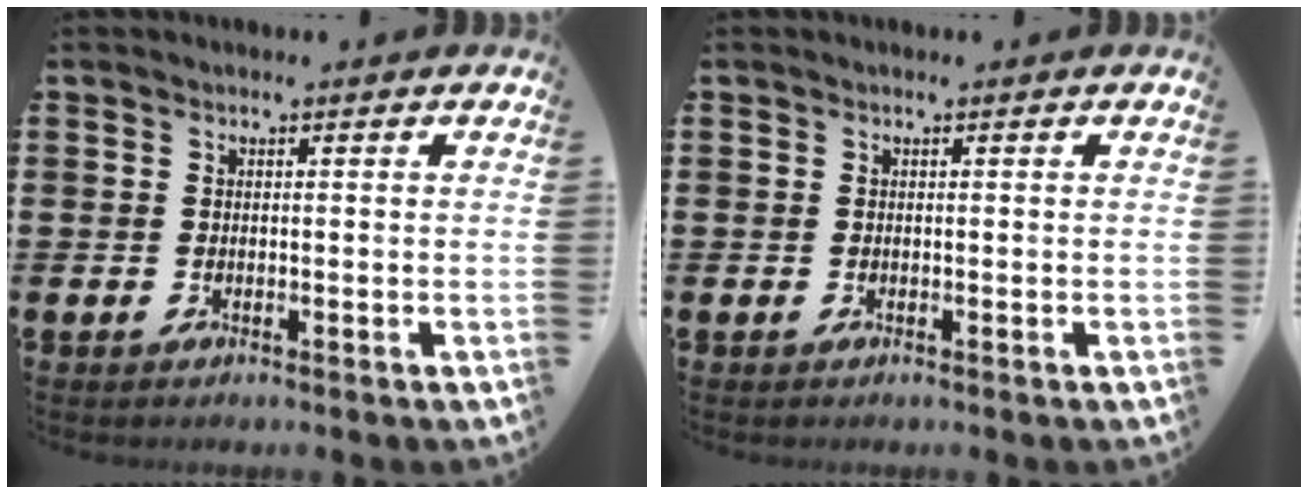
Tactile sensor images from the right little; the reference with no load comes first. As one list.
[{"total": 0.0}]